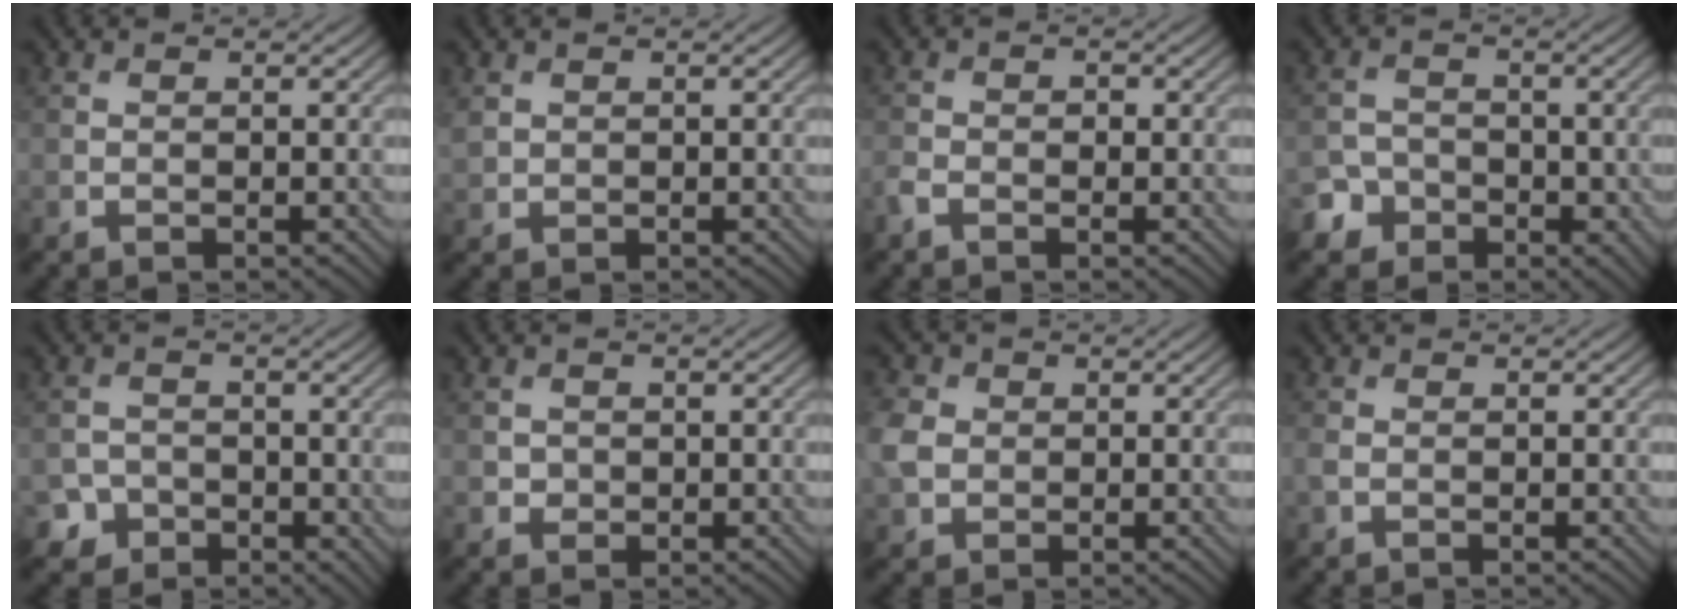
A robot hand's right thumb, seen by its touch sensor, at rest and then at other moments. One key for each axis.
{"total": 1.4, "fx": 0.7, "fy": 1.2, "fz": 0.5, "tx": -0.016, "ty": -0.001, "tz": 0.017}
{"total": 1.9, "fx": -1.0, "fy": 1.2, "fz": 1.2, "tx": -0.026, "ty": 0.003, "tz": -0.025}
{"total": 5.2, "fx": -3.2, "fy": 4.0, "fz": 1.0, "tx": 0.002, "ty": -0.005, "tz": -0.058}
{"total": 3.1, "fx": -1.7, "fy": 2.5, "fz": 0.5, "tx": -0.003, "ty": 0.000, "tz": -0.030}
{"total": 1.3, "fx": 0.0, "fy": 1.2, "fz": 0.3, "tx": -0.005, "ty": -0.006, "tz": -0.002}
{"total": 4.5, "fx": 0.0, "fy": 3.9, "fz": 2.2, "tx": -0.073, "ty": 0.005, "tz": -0.009}
{"total": 0.9, "fx": -0.4, "fy": 0.6, "fz": 0.6, "tx": -0.020, "ty": 0.000, "tz": -0.009}